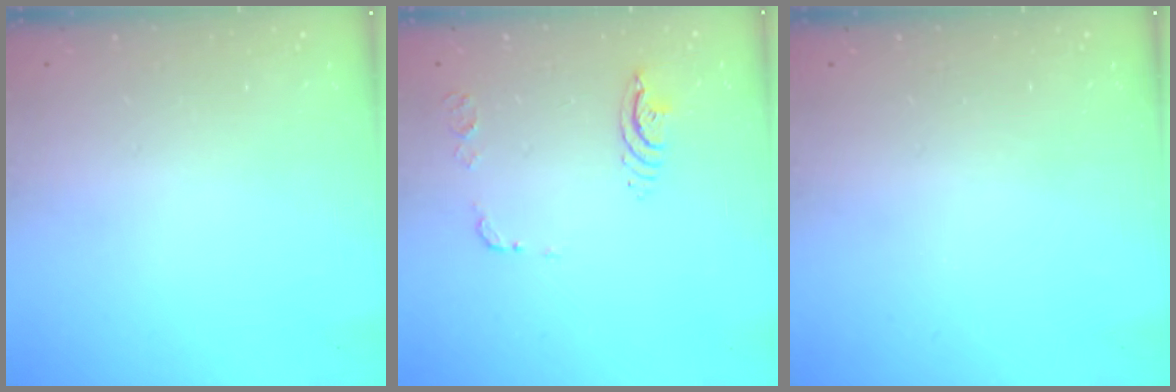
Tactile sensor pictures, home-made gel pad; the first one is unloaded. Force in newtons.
{"total": 9.4, "press": 9.4, "slide": 1.1}
{"total": 0.0}